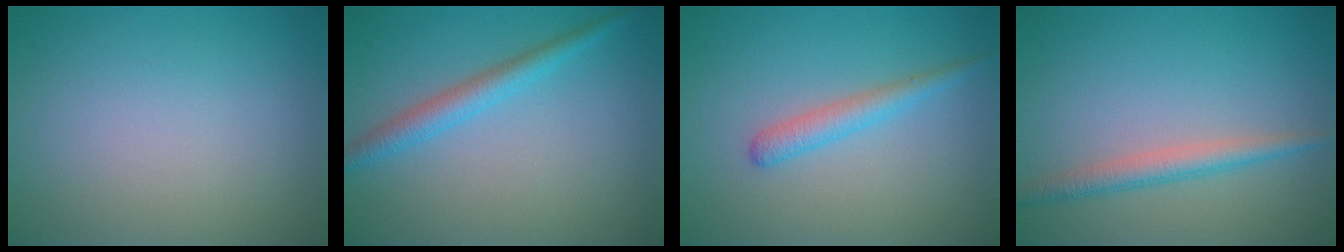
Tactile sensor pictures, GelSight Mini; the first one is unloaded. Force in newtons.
{"total": 2.6, "press": 2.6, "slide": 0.0}
{"total": 2.1, "press": 2.1, "slide": 0.1}
{"total": 2.5, "press": 2.5, "slide": 0.1}